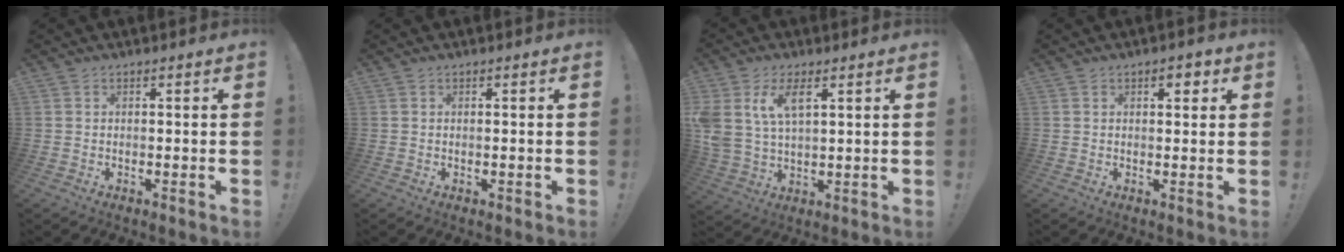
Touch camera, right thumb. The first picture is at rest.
{"total": 0.0}
{"total": 8.9, "force": [4.3, 3.9, 6.7], "torque": [-0.144, -0.012, 0.079]}
{"total": 2.8, "force": [1.2, 1.3, 2.1], "torque": [-0.021, -0.005, 0.016]}